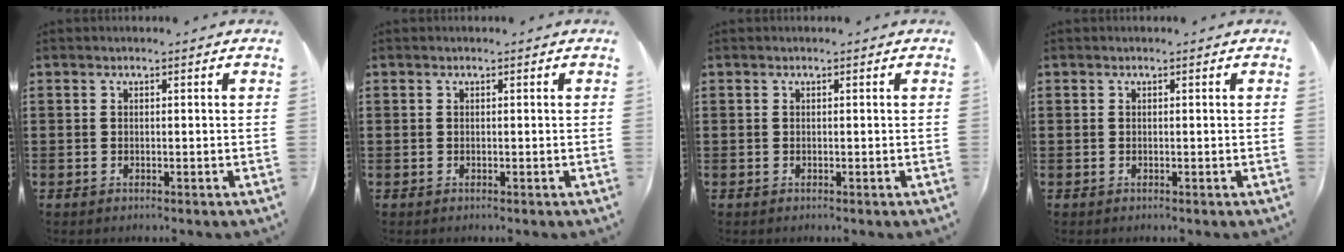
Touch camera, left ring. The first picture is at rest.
{"total": 0.0}
{"total": 0.0}
{"total": 0.0}